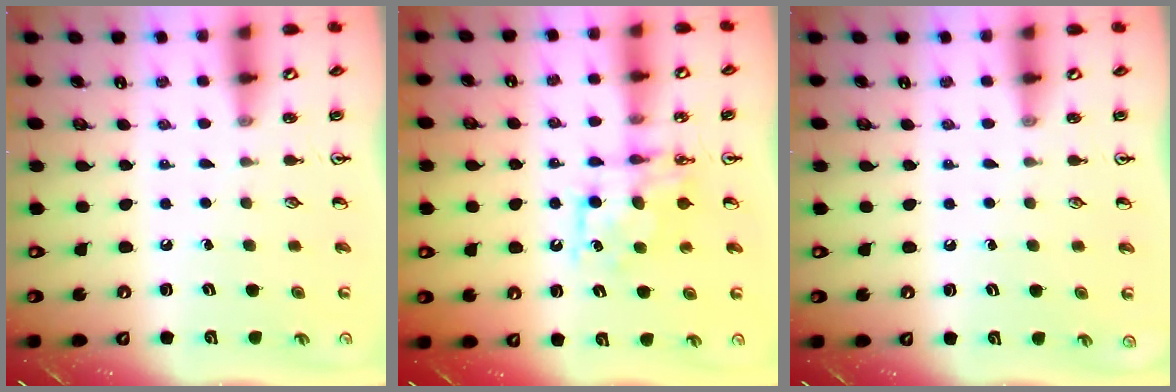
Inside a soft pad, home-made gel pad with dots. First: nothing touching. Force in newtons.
{"total": 8.1, "press": 8.1, "slide": 0.4}
{"total": 0.0}